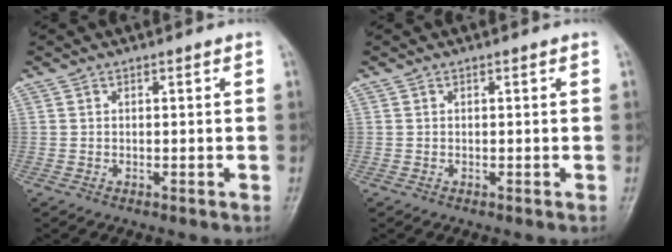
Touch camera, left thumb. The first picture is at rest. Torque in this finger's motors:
{"motor_torque": [0.03, 0.03, -0.07, -0.09, 0.00]}